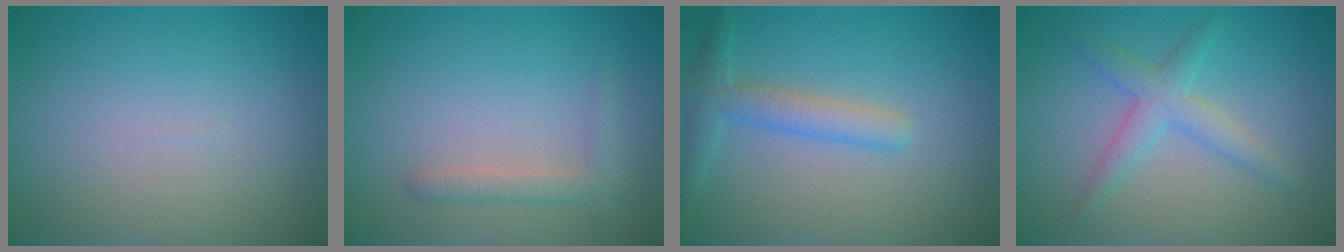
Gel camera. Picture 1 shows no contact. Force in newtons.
{"total": 1.8, "press": 1.8, "slide": 0.1}
{"total": 2.8, "press": 2.8, "slide": 0.1}
{"total": 2.8, "press": 2.8, "slide": 0.1}